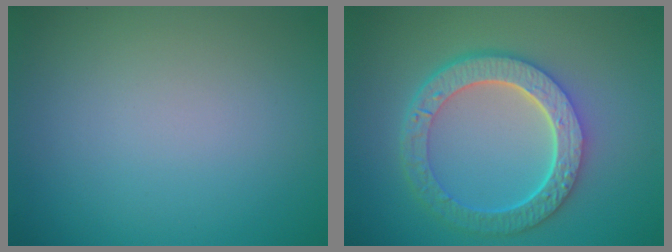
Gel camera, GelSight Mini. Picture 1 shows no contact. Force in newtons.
{"total": 6.4, "press": 4.9, "slide": 4.1}